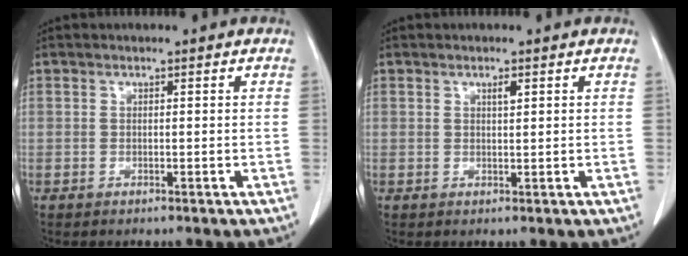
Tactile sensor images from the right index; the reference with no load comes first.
{"total": 1.3, "force": [0.8, 0.2, 1.0], "torque": [-0.016, -0.004, 0.011]}